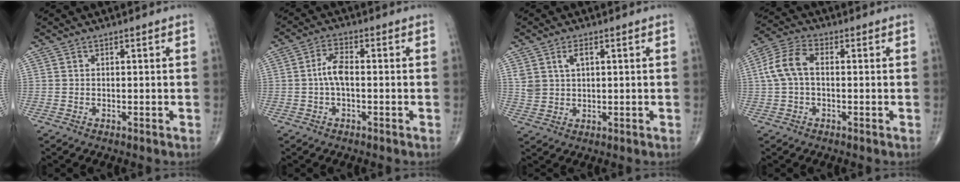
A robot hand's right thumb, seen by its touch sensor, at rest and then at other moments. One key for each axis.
{"total": 4.4, "fx": -0.4, "fy": 1.9, "fz": 3.9, "tx": -0.081, "ty": 0.014, "tz": -0.013}
{"total": 4.3, "fx": 1.8, "fy": 2.4, "fz": 3.0, "tx": -0.055, "ty": -0.004, "tz": 0.040}
{"total": 7.4, "fx": 0.3, "fy": 4.3, "fz": 6.0, "tx": -0.132, "ty": 0.025, "tz": 0.000}